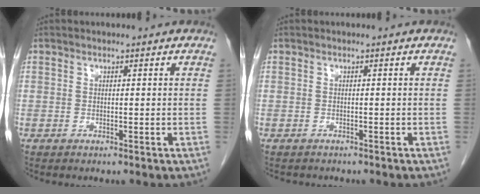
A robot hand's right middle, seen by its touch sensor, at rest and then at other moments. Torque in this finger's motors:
{"motor_torque": [0.18, -0.04, 0.01, 0.01]}